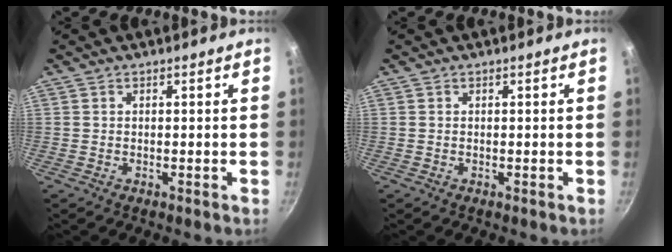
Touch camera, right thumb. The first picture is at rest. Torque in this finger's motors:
{"motor_torque": [0.28, -0.11, -0.24, -0.50, -0.04]}